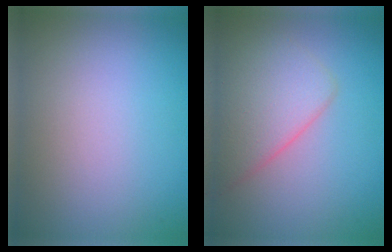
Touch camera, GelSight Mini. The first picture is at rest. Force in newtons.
{"total": 5.0, "press": 5.0, "slide": 0.4}